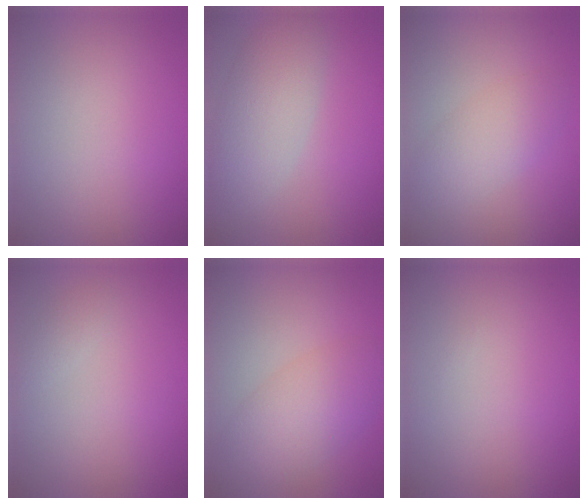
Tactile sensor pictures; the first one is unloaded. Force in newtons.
{"total": 4.6, "press": 4.6, "slide": 0.2}
{"total": 3.2, "press": 3.2, "slide": 0.1}
{"total": 0.7, "press": 0.7, "slide": 0.0}
{"total": 4.7, "press": 4.7, "slide": 0.1}
{"total": 0.0}